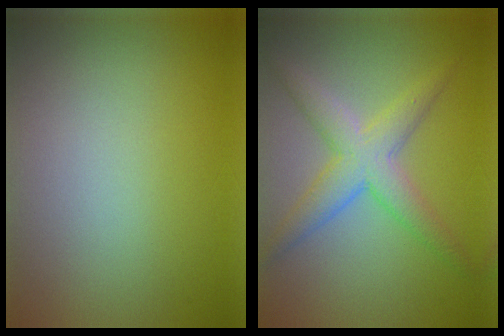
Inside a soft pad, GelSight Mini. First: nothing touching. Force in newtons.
{"total": 4.4, "press": 4.4, "slide": 0.1}